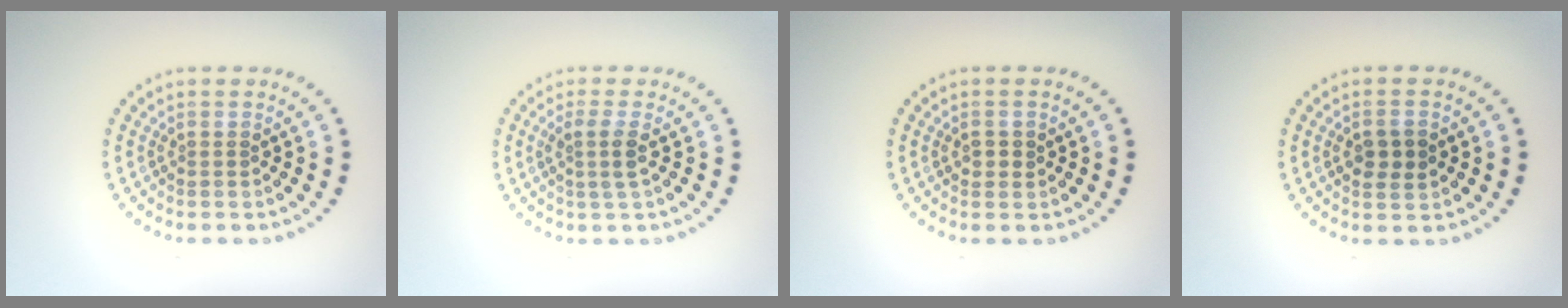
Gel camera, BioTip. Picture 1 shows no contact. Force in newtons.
{"total": 1.9, "press": 1.5, "slide": 1.0}
{"total": 1.0, "press": 1.0, "slide": 0.2}
{"total": 2.3, "press": 2.3, "slide": 0.1}